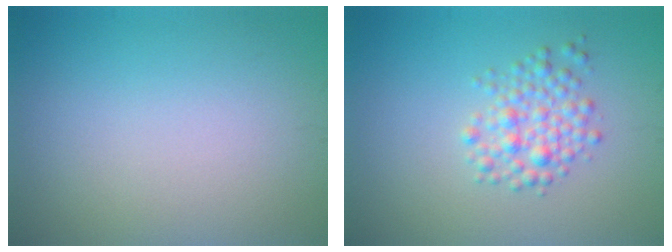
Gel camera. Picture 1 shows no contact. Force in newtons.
{"total": 2.8, "press": 2.8, "slide": 0.1}